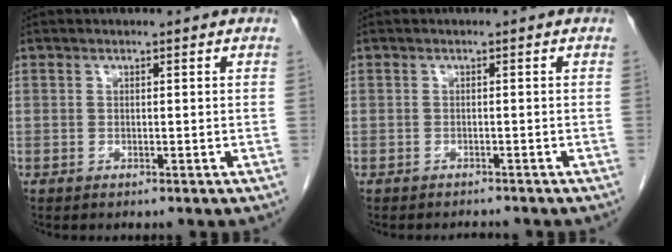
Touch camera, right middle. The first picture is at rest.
{"total": 1.4, "force": [-1.4, 0.2, 0.0], "torque": [-0.003, -0.005, -0.018]}